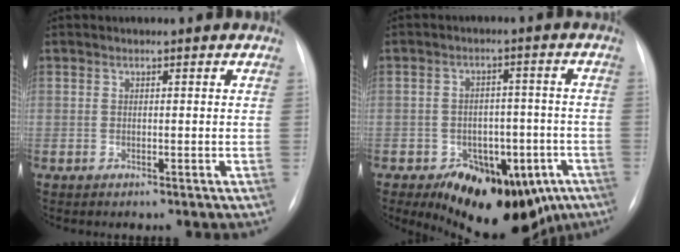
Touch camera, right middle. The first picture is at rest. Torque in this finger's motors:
{"motor_torque": [0.90, -1.00, 0.26, 0.13]}